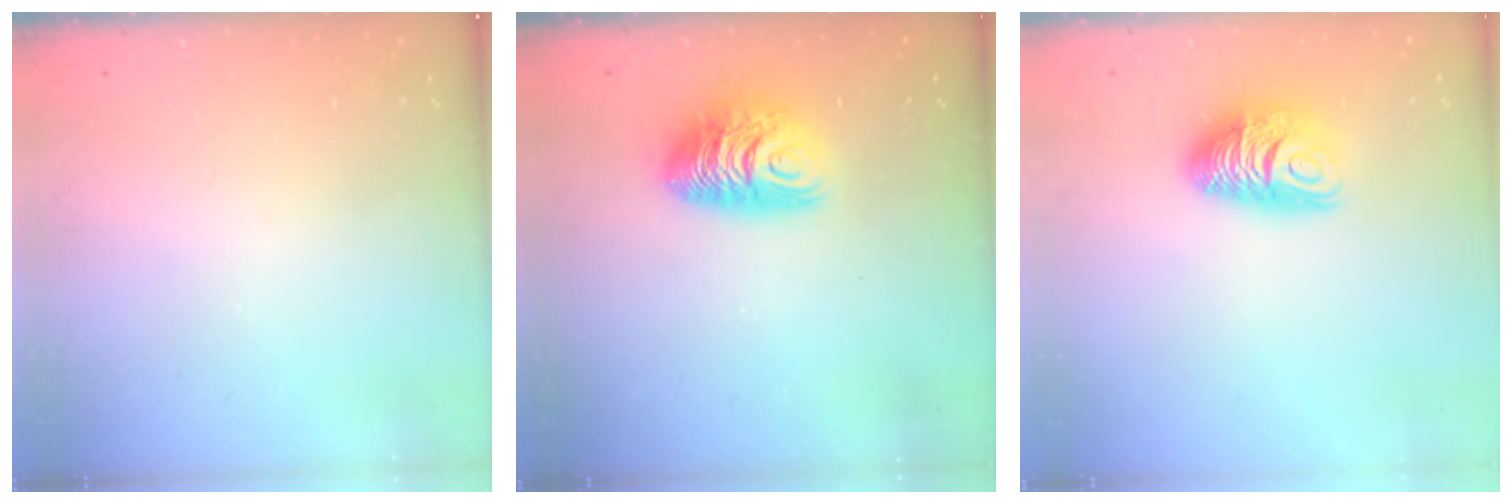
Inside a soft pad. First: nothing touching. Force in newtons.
{"total": 10.7, "press": 10.6, "slide": 1.0}
{"total": 9.5, "press": 9.5, "slide": 0.4}